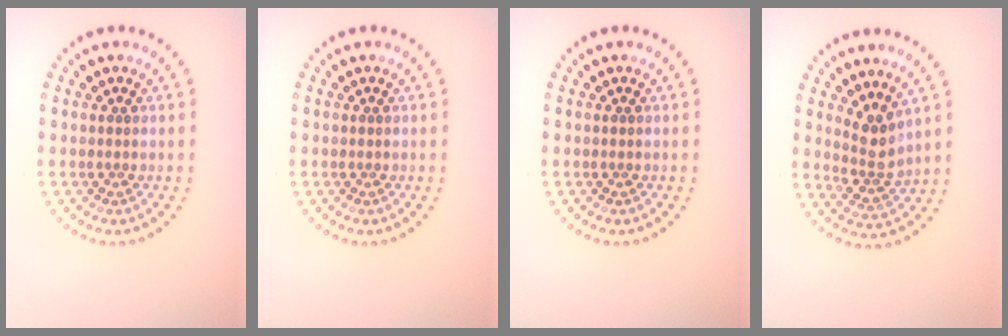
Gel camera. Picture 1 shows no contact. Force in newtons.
{"total": 0.0}
{"total": 0.0}
{"total": 2.8, "press": 2.2, "slide": 1.8}